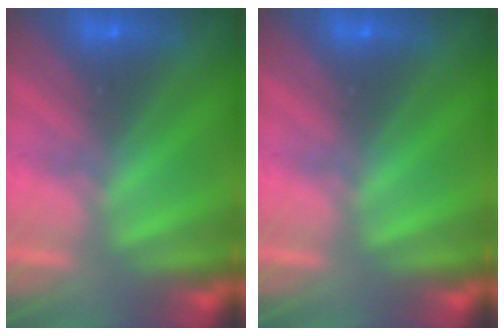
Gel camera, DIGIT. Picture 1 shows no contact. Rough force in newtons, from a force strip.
{"total": 0.0}